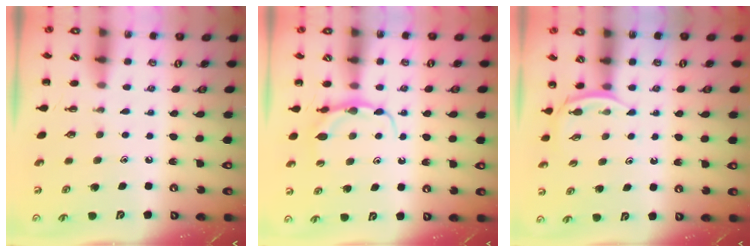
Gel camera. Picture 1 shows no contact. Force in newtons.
{"total": 5.9, "press": 5.9, "slide": 0.3}
{"total": 2.6, "press": 2.5, "slide": 0.8}